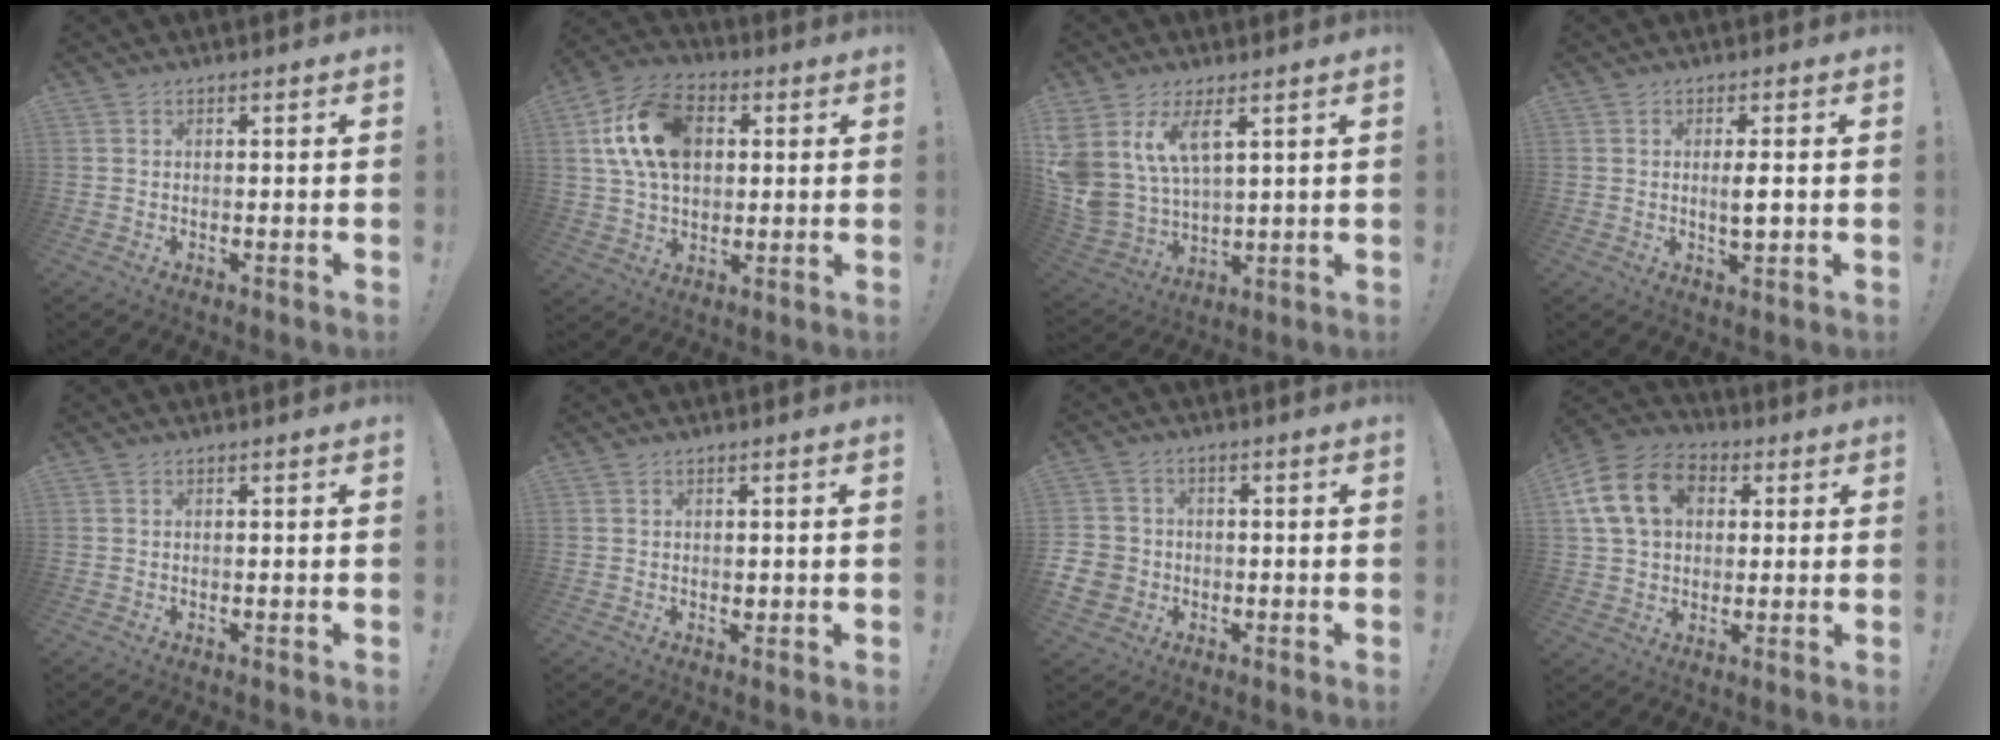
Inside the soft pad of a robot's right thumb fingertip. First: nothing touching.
{"total": 17.5, "force": [4.1, 11.8, 12.2], "torque": [-0.207, 0.002, 0.078]}
{"total": 11.8, "force": [7.0, 6.1, 7.3], "torque": [-0.174, -0.038, 0.134]}
{"total": 3.7, "force": [0.0, 0.8, 3.6], "torque": [-0.051, -0.007, -0.004]}
{"total": 0.0}
{"total": 0.5, "force": [0.3, 0.3, 0.4], "torque": [-0.002, 0.001, 0.003]}
{"total": 7.3, "force": [-2.1, 6.6, 2.5], "torque": [-0.058, 0.019, -0.037]}
{"total": 17.0, "force": [5.2, 13.0, 9.7], "torque": [-0.172, 0.004, 0.103]}